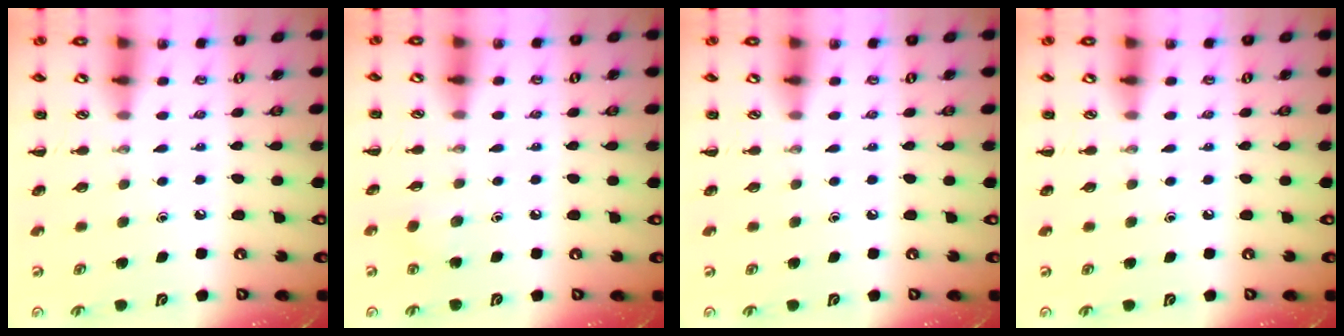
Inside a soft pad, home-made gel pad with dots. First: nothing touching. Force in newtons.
{"total": 2.4, "press": 2.3, "slide": 0.8}
{"total": 0.0}
{"total": 0.0}